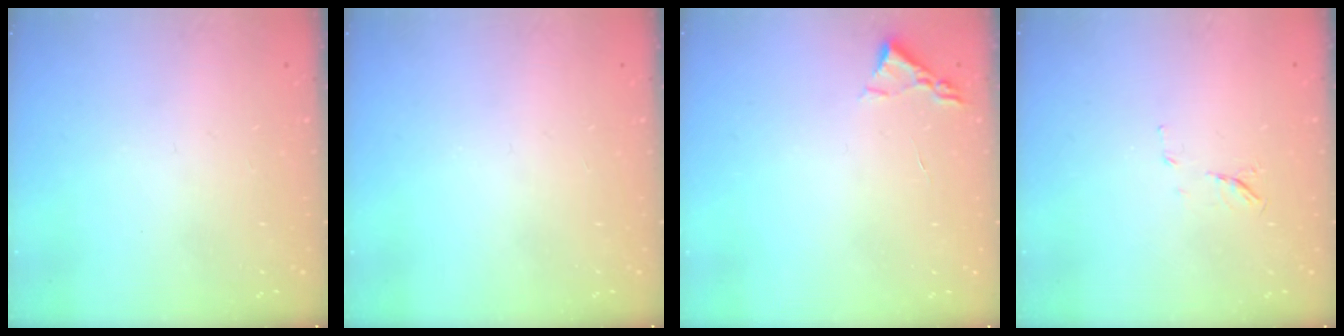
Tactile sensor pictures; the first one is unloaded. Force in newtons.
{"total": 0.0}
{"total": 2.2, "press": 2.2, "slide": 0.3}
{"total": 5.4, "press": 5.2, "slide": 1.3}